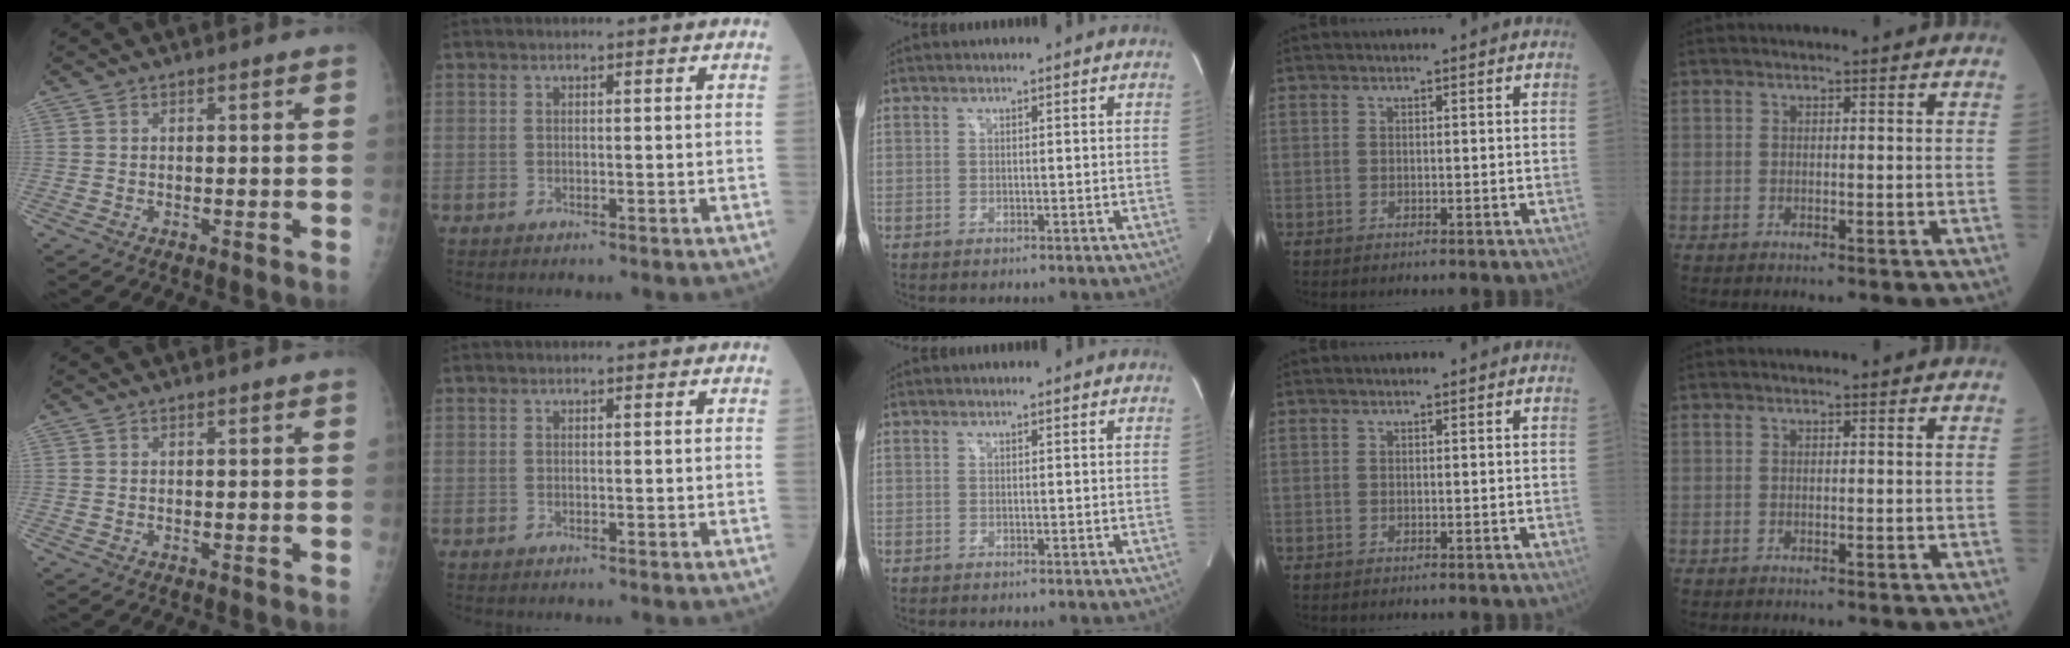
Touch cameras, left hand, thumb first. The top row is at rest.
{}